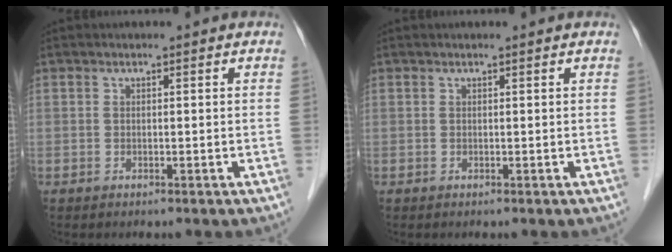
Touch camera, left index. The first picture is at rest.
{"total": 0.0}